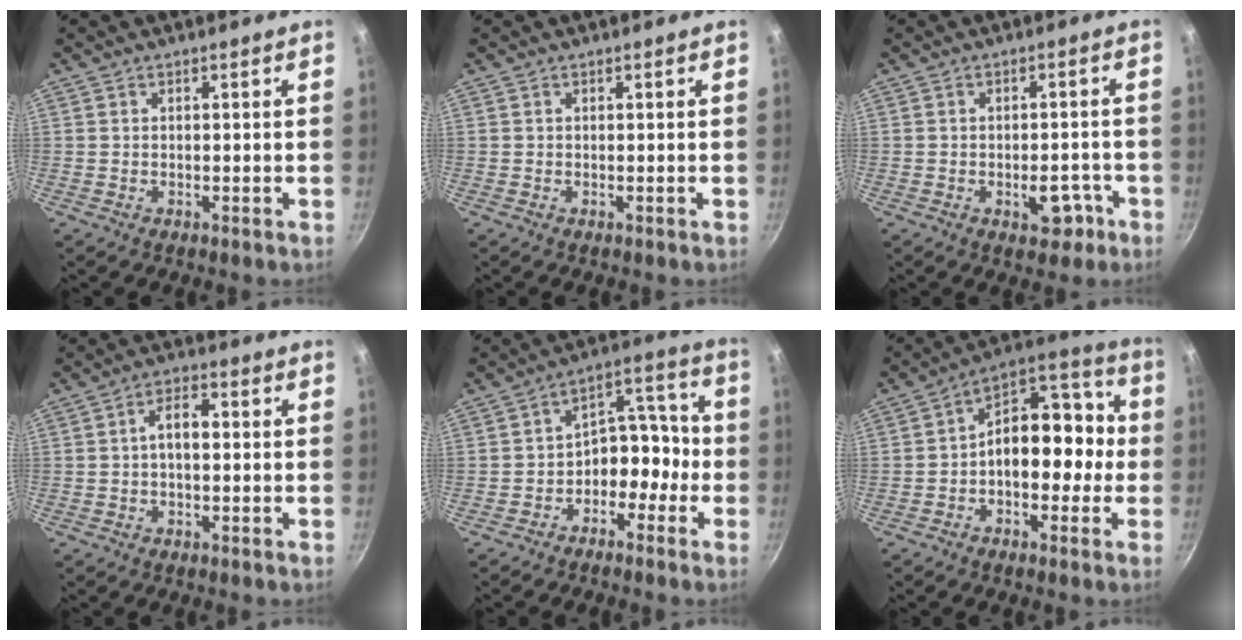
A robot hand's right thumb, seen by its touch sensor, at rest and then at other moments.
{"total": 0.0}
{"total": 5.0, "force": [-2.3, 2.9, 3.3], "torque": [-0.024, 0.021, -0.025]}
{"total": 5.0, "force": [0.2, 2.7, 4.2], "torque": [-0.067, 0.019, -0.004]}
{"total": 10.3, "force": [-3.2, 6.9, 6.9], "torque": [-0.059, 0.055, -0.062]}
{"total": 15.5, "force": [-1.1, 9.3, 12.4], "torque": [-0.143, 0.050, -0.032]}